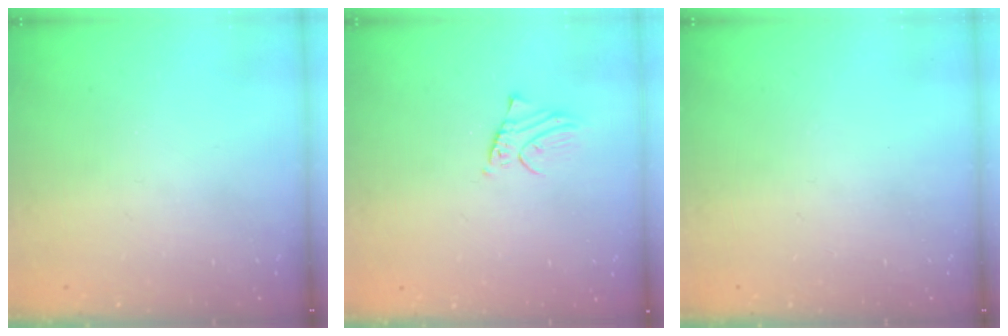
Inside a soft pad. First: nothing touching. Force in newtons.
{"total": 2.3, "press": 2.3, "slide": 0.1}
{"total": 0.0}